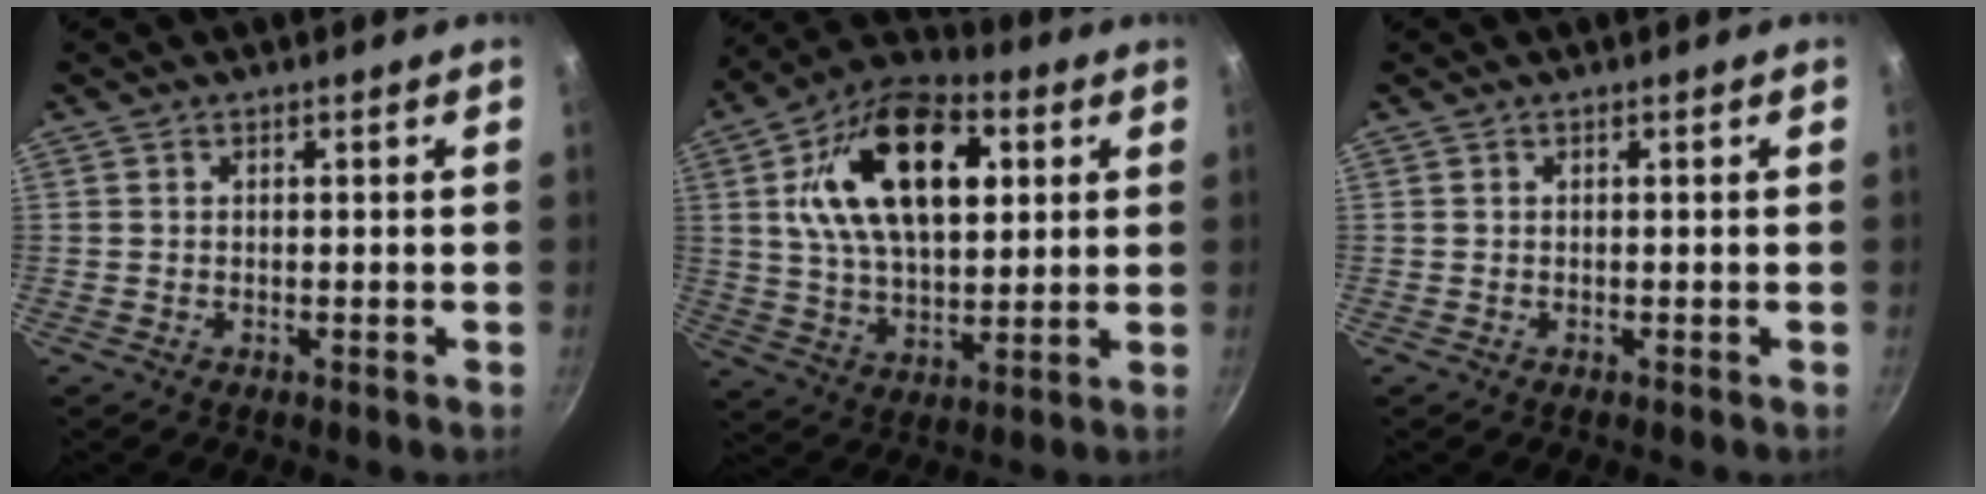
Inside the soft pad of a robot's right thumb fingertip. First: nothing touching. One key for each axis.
{"total": 21.9, "fx": 6.0, "fy": 12.2, "fz": 17.2, "tx": -0.270, "ty": 0.000, "tz": 0.098}
{"total": 0.0}